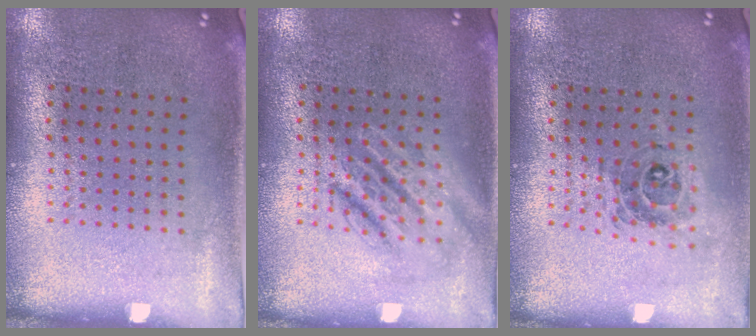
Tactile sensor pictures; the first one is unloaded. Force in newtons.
{"total": 2.8, "press": 2.8, "slide": 0.3}
{"total": 0.8, "press": 0.8, "slide": 0.1}